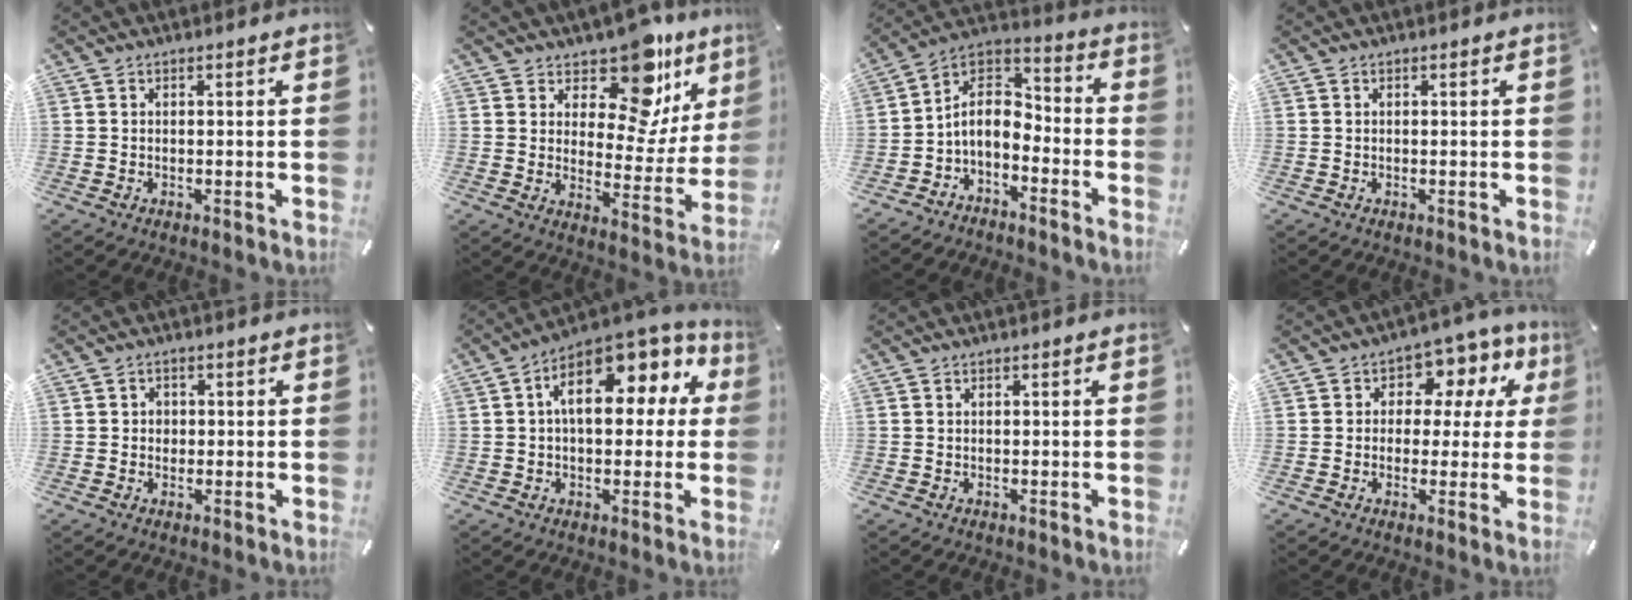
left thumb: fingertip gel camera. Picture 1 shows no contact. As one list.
[{"total": 15.1, "force": [10.7, 7.2, 7.8], "torque": [-0.116, -0.090, 0.183]}, {"total": 8.0, "force": [-3.4, 5.7, 4.6], "torque": [-0.100, 0.010, -0.065]}, {"total": 0.0}, {"total": 2.0, "force": [-0.2, 1.9, 0.7], "torque": [-0.006, 0.003, -0.008]}, {"total": 13.8, "force": [4.7, 7.8, 10.4], "torque": [-0.158, -0.016, 0.083]}, {"total": 0.0}, {"total": 8.1, "force": [2.3, 6.4, 4.5], "torque": [-0.063, -0.011, 0.038]}]